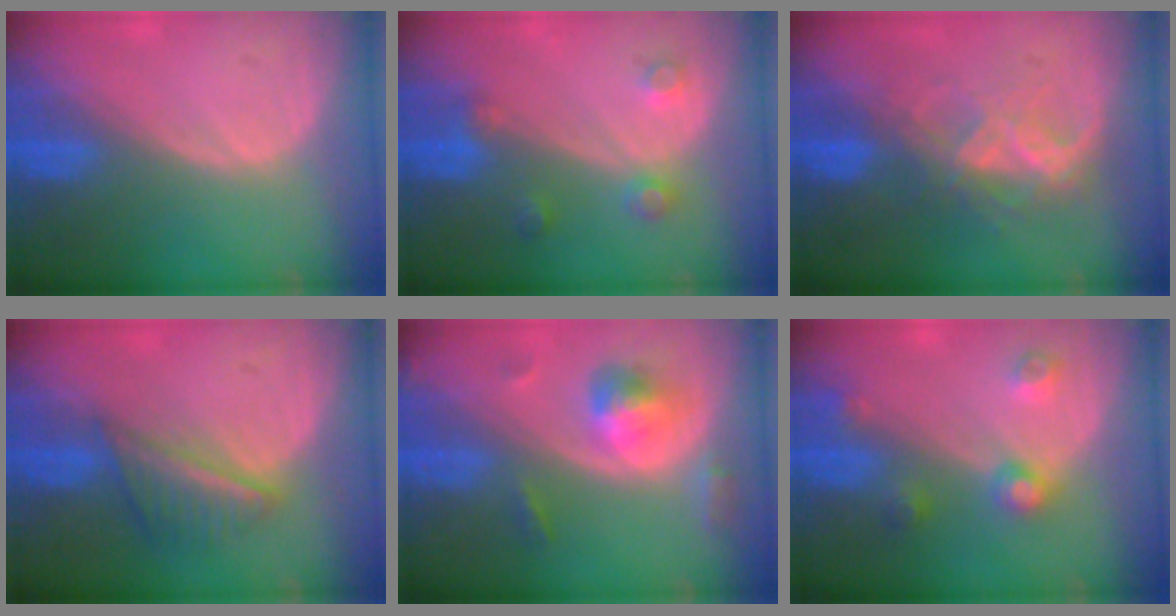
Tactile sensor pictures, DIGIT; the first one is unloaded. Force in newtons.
{"total": 3.6, "press": 3.3, "slide": 1.5}
{"total": 6.8, "press": 6.0, "slide": 3.3}
{"total": 5.6, "press": 5.1, "slide": 2.2}
{"total": 5.5, "press": 5.3, "slide": 1.7}
{"total": 4.5, "press": 4.0, "slide": 2.1}